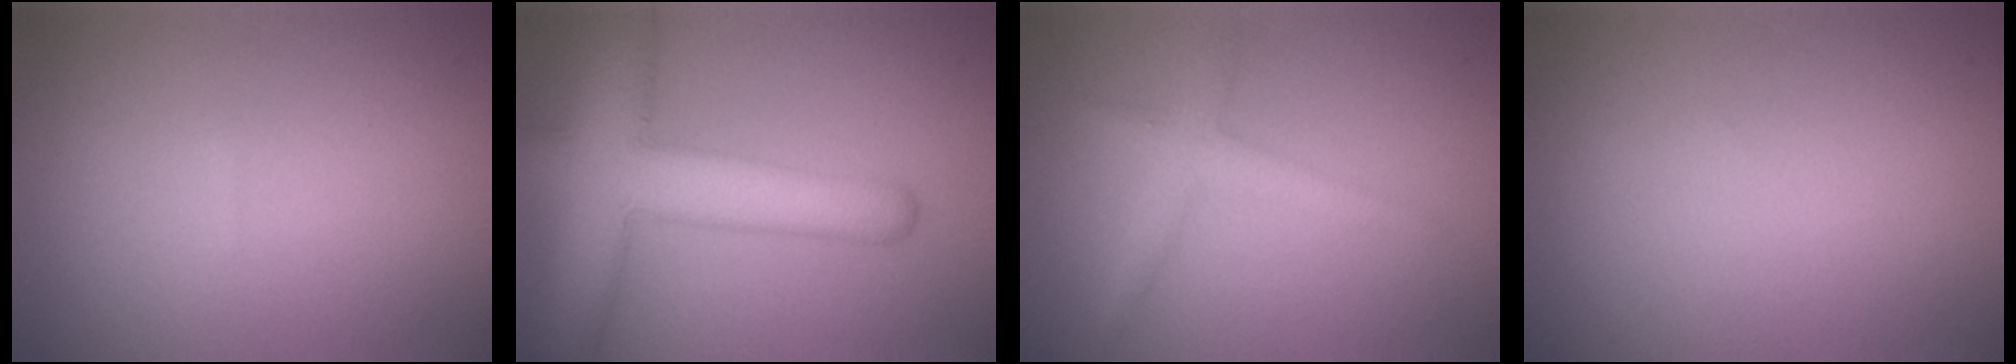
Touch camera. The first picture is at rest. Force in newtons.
{"total": 9.0, "press": 9.0, "slide": 0.3}
{"total": 2.4, "press": 2.4, "slide": 0.3}
{"total": 0.0}